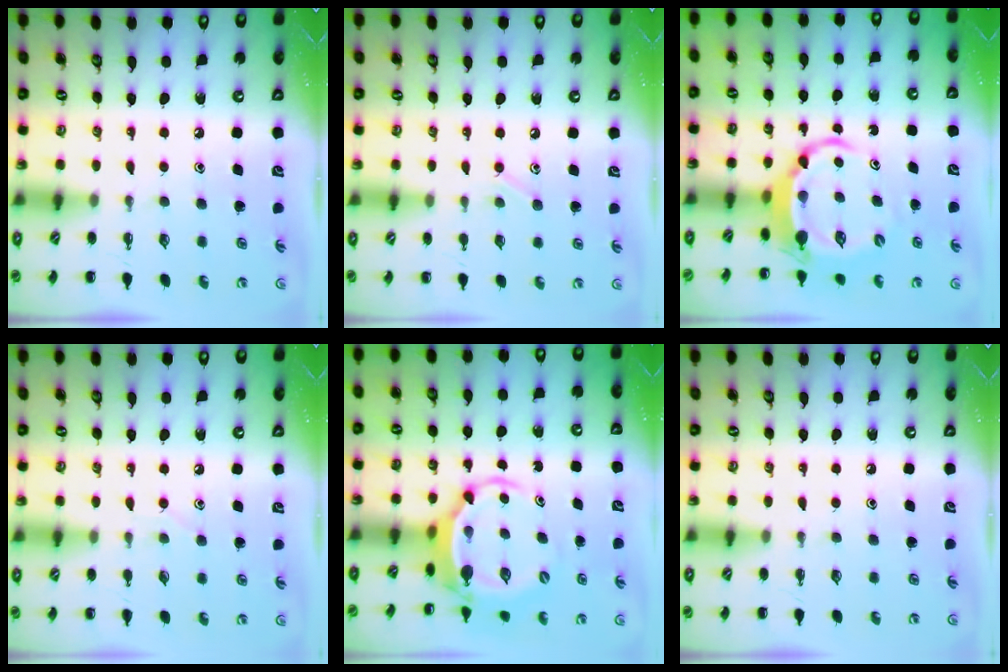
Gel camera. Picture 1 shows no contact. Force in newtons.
{"total": 5.5, "press": 5.2, "slide": 1.7}
{"total": 6.7, "press": 6.6, "slide": 1.3}
{"total": 2.3, "press": 2.3, "slide": 0.6}
{"total": 5.4, "press": 5.2, "slide": 1.3}
{"total": 0.0}